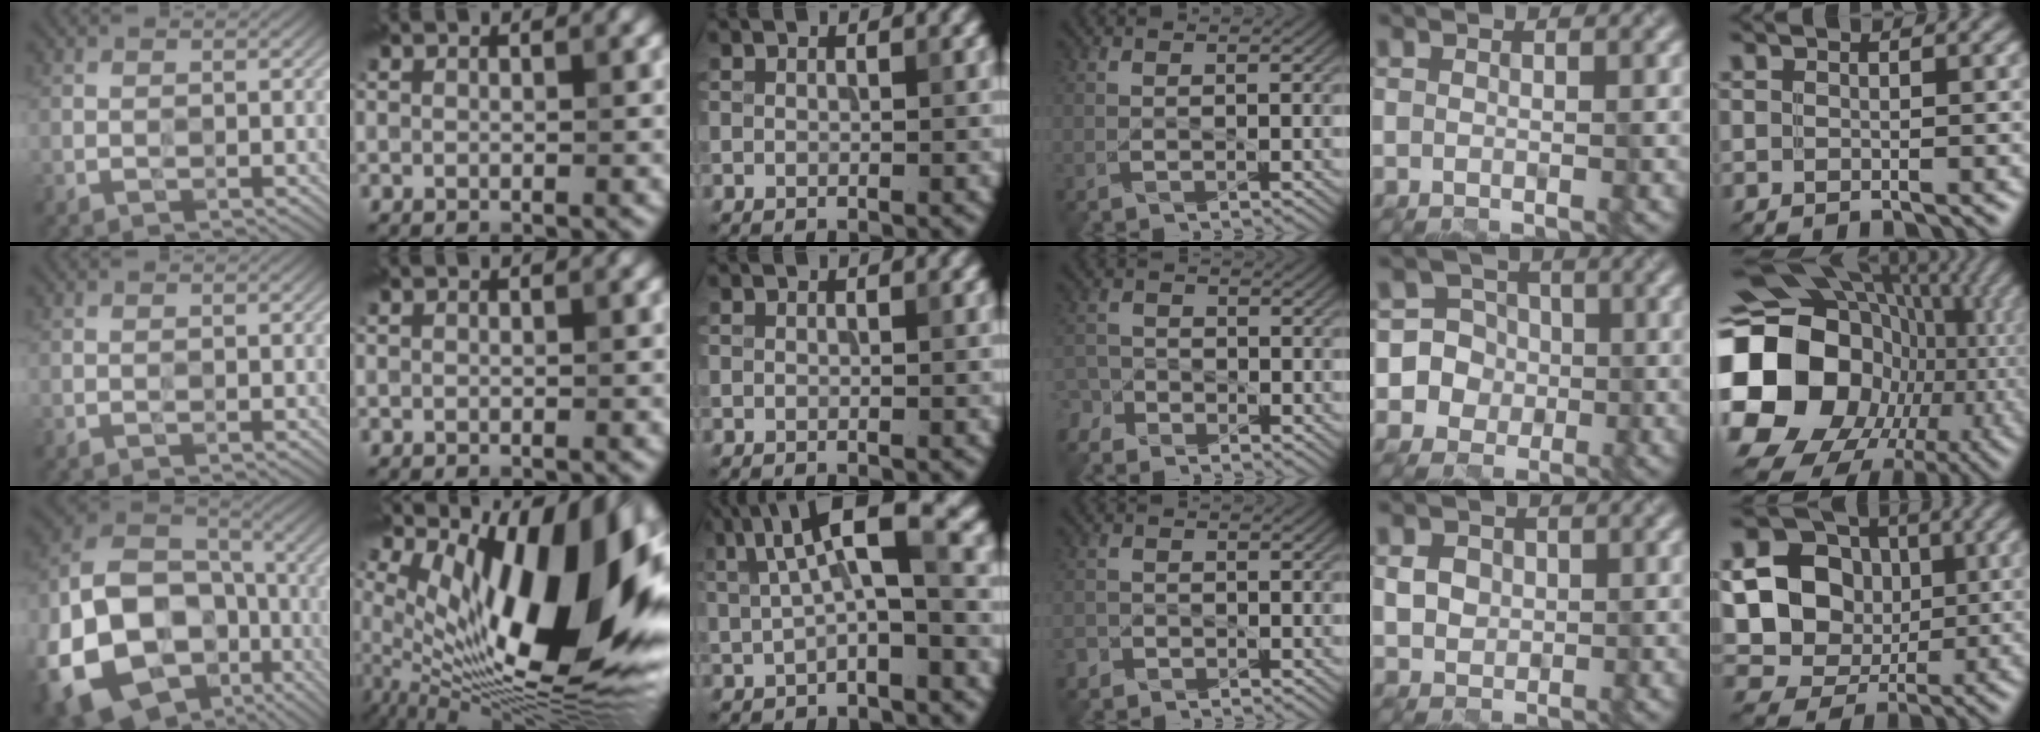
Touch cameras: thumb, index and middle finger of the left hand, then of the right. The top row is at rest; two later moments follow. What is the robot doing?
{"motion": "wipe", "object": "plastic plate"}